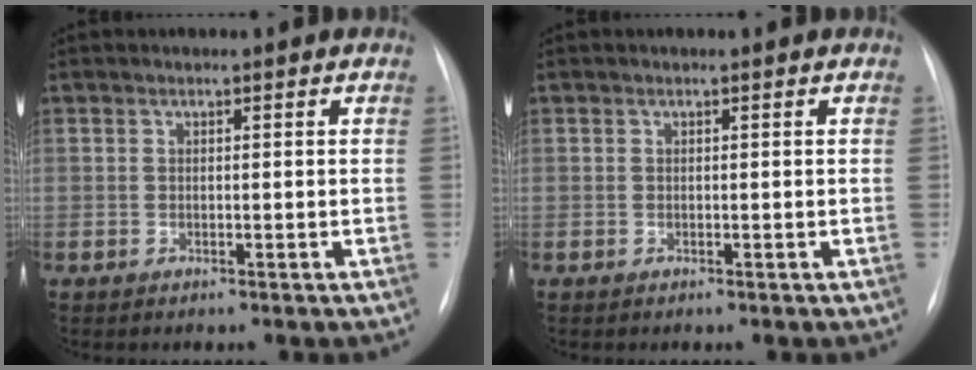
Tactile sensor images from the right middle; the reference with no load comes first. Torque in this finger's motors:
{"motor_torque": [0.02, -0.02, 0.00, 0.00]}